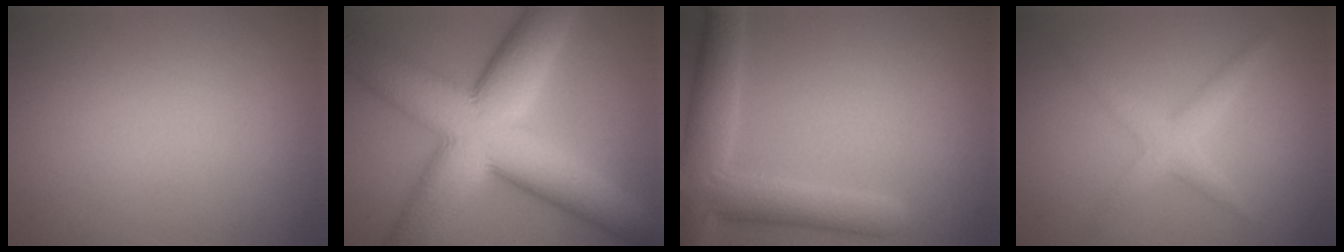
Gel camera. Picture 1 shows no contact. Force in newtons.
{"total": 14.2, "press": 14.2, "slide": 0.6}
{"total": 6.3, "press": 6.3, "slide": 0.3}
{"total": 2.6, "press": 2.6, "slide": 0.1}